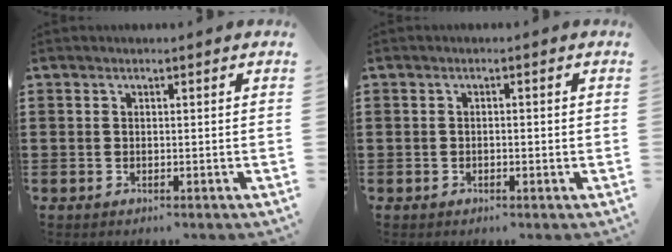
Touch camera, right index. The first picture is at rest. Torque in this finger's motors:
{"motor_torque": [-0.66, 0.75, 0.02, -0.01]}